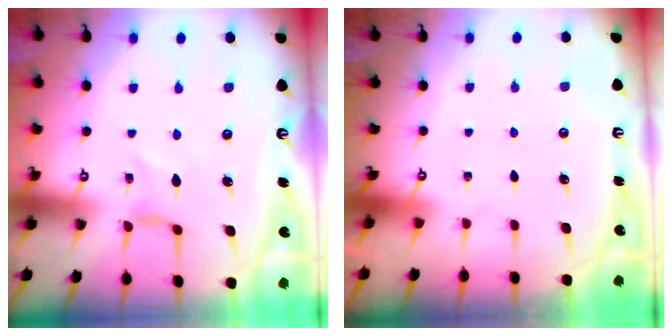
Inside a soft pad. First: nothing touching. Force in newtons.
{"total": 0.0}